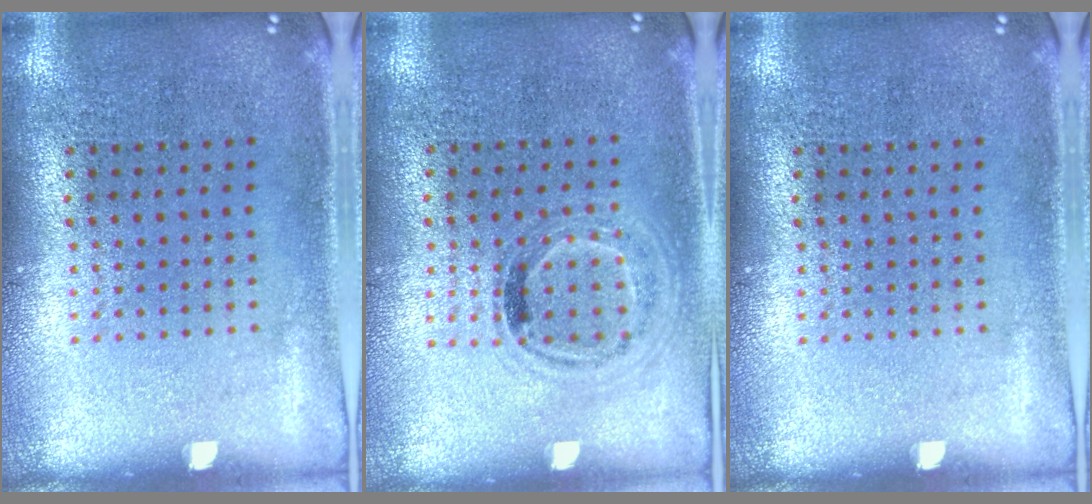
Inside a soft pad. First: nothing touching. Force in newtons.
{"total": 1.0, "press": 0.9, "slide": 0.4}
{"total": 0.0}